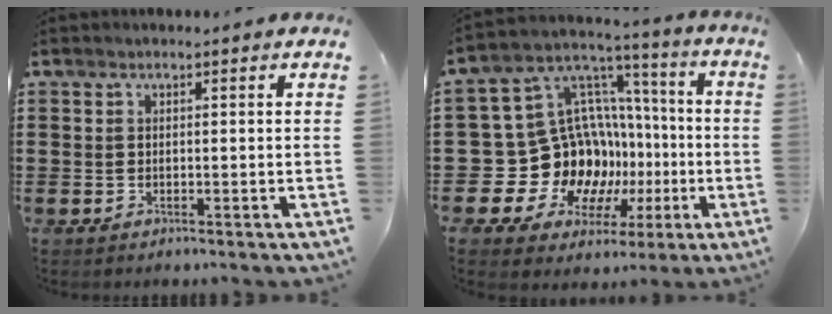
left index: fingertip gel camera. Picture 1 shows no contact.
{"total": 16.4, "force": [-2.6, 14.9, 6.5], "torque": [-0.164, -0.035, -0.004]}